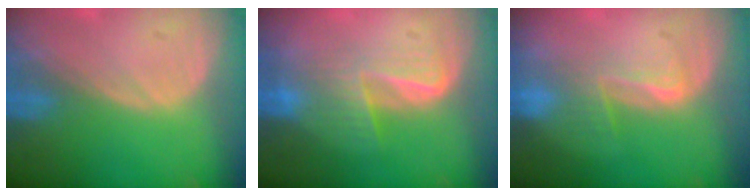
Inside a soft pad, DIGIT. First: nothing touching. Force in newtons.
{"total": 5.9, "press": 5.4, "slide": 2.3}
{"total": 3.5, "press": 3.2, "slide": 1.5}